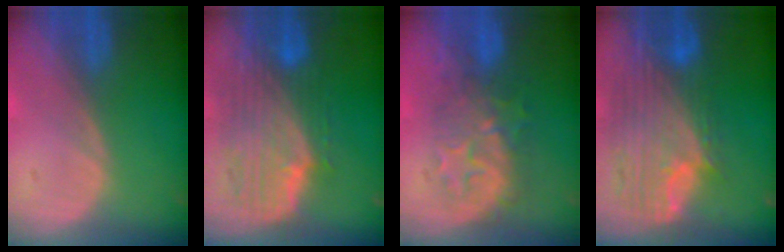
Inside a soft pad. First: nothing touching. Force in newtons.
{"total": 10.1, "press": 8.9, "slide": 4.6}
{"total": 7.9, "press": 7.8, "slide": 1.4}
{"total": 12.0, "press": 10.1, "slide": 6.4}